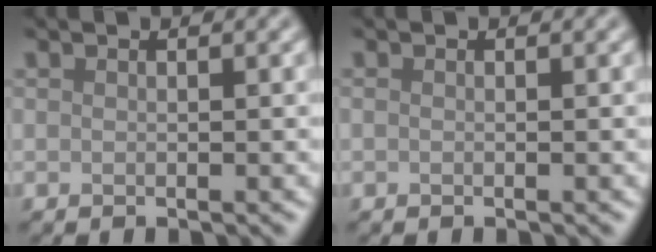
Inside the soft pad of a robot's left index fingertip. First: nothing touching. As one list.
[{"total": 0.0}]